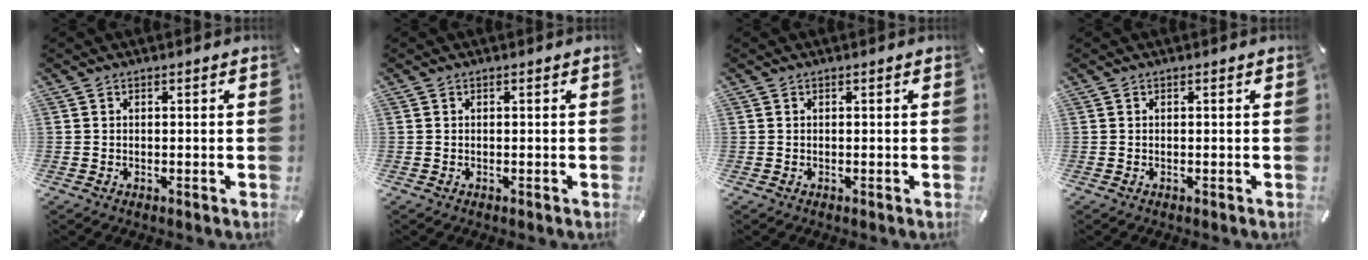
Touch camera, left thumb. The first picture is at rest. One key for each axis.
{"total": 0.0}
{"total": 0.0}
{"total": 0.0}